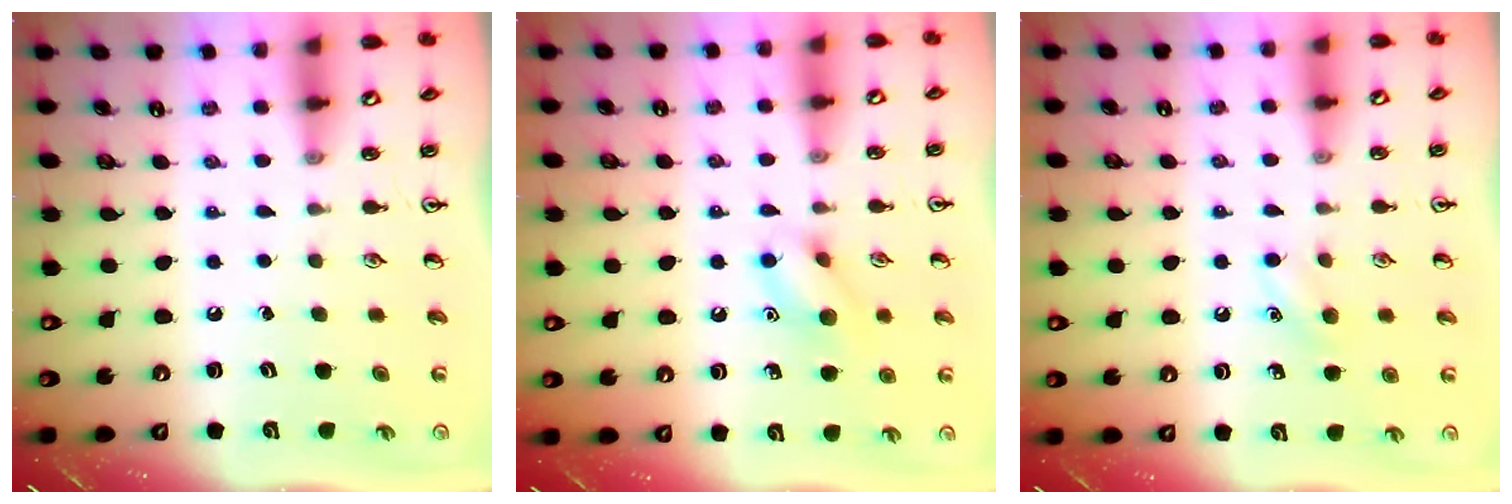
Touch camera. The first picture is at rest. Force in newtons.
{"total": 9.4, "press": 9.3, "slide": 0.5}
{"total": 5.8, "press": 5.6, "slide": 1.6}